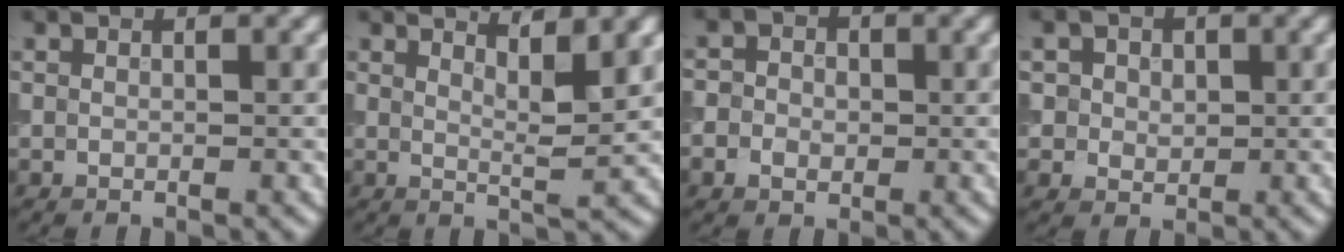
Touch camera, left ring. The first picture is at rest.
{"total": 3.6, "force": [2.3, 0.5, 2.6], "torque": [-0.031, -0.003, 0.034]}
{"total": 4.2, "force": [0.0, 3.8, 1.9], "torque": [-0.007, 0.022, -0.031]}
{"total": 3.4, "force": [1.2, 2.9, 1.4], "torque": [-0.025, 0.002, 0.010]}